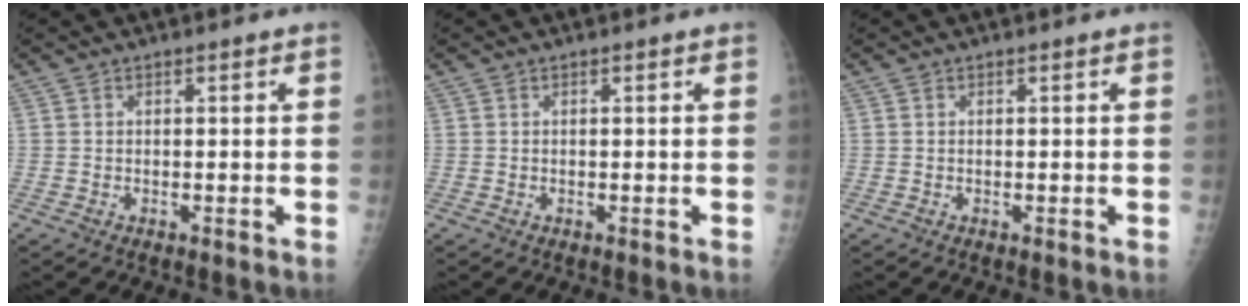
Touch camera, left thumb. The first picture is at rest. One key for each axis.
{"total": 0.0}
{"total": 0.0}